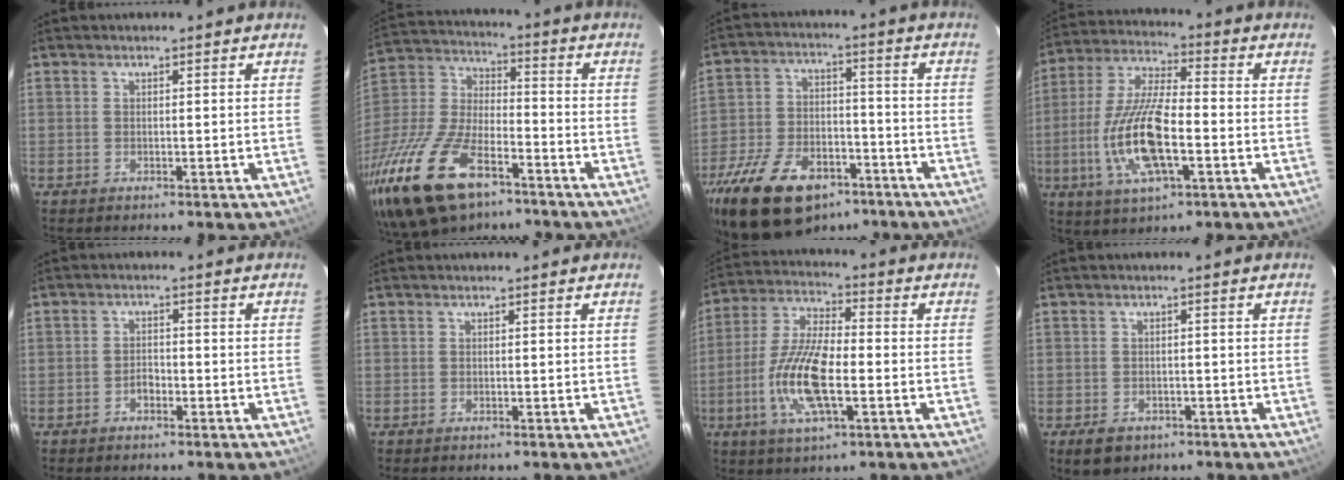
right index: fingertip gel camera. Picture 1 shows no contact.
{"total": 25.3, "force": [-14.8, 11.5, 16.9], "torque": [-0.374, -0.030, -0.271]}
{"total": 21.8, "force": [-14.2, 11.8, 11.7], "torque": [-0.256, -0.012, -0.226]}
{"total": 15.7, "force": [-4.3, 5.2, 14.2], "torque": [-0.301, -0.008, -0.082]}
{"total": 1.9, "force": [-1.2, 1.2, 0.8], "torque": [-0.016, 0.004, -0.021]}
{"total": 0.0}
{"total": 13.8, "force": [-3.7, 4.6, 12.5], "torque": [-0.261, -0.005, -0.075]}
{"total": 4.7, "force": [-2.4, 3.6, 1.8], "torque": [-0.036, 0.001, -0.029]}